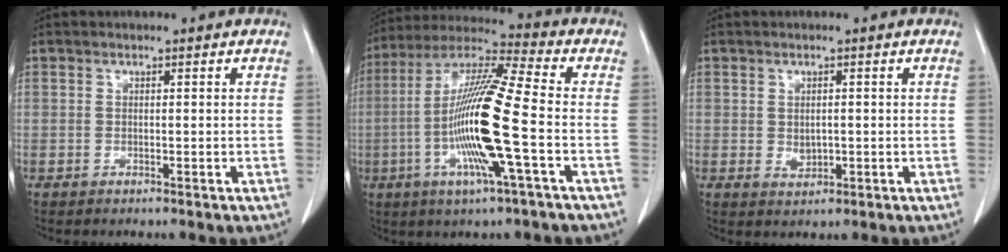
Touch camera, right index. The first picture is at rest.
{"total": 16.6, "force": [-3.6, 0.0, 16.2], "torque": [-0.325, -0.007, -0.078]}
{"total": 2.0, "force": [0.0, 1.4, 1.4], "torque": [-0.024, -0.003, 0.007]}